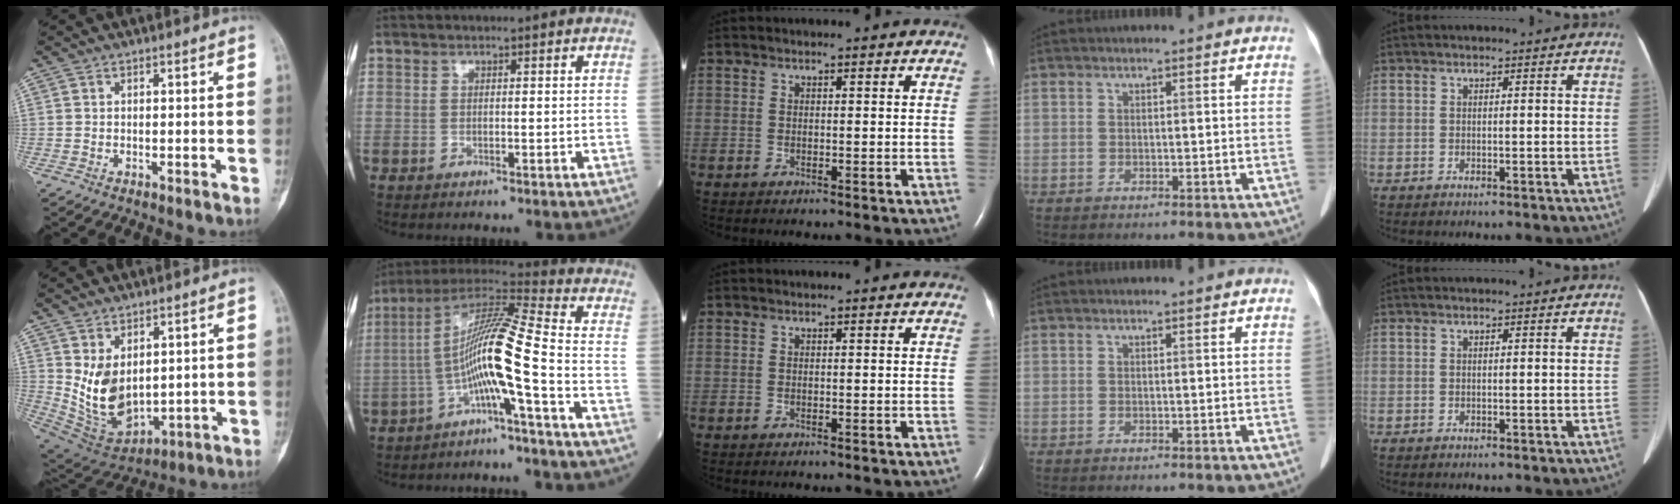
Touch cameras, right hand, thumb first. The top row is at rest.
{"thumb": {"total": 11.7, "force": [2.3, 7.5, 8.7], "torque": [-0.134, -0.024, 0.075]}, "index": {"total": 11.8, "force": [-3.7, -0.7, 11.2], "torque": [-0.213, 0.020, -0.077]}}